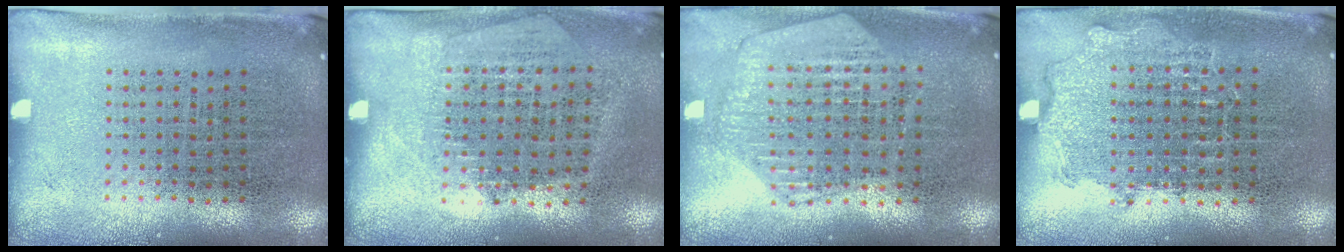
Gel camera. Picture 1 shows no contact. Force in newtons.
{"total": 1.2, "press": 1.0, "slide": 0.6}
{"total": 1.2, "press": 1.2, "slide": 0.1}
{"total": 0.9, "press": 0.9, "slide": 0.3}